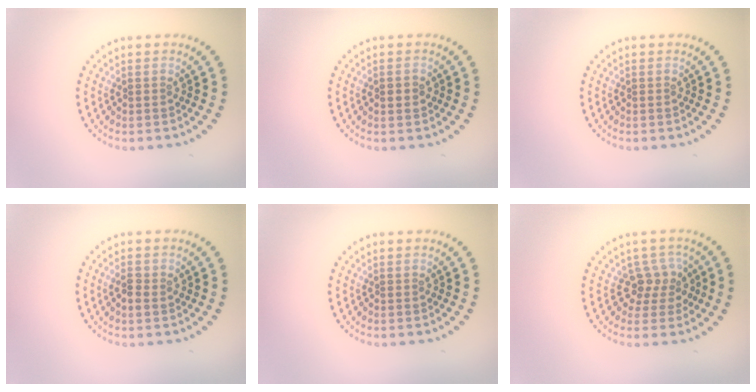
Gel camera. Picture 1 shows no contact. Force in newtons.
{"total": 1.5, "press": 1.5, "slide": 0.2}
{"total": 0.0}
{"total": 1.3, "press": 1.3, "slide": 0.1}
{"total": 0.0}
{"total": 2.7, "press": 2.1, "slide": 1.7}